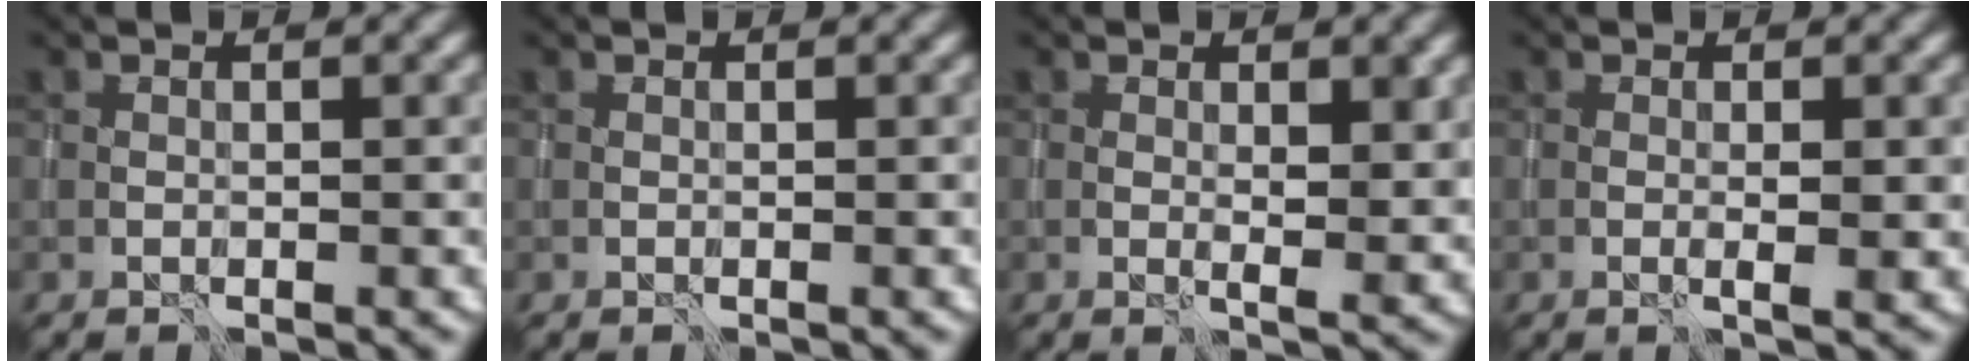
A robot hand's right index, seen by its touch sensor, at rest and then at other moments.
{"total": 0.0}
{"total": 2.2, "force": [0.6, 0.7, 2.0], "torque": [-0.031, -0.006, 0.011]}
{"total": 1.4, "force": [0.0, 0.1, 1.4], "torque": [-0.023, -0.001, -0.002]}